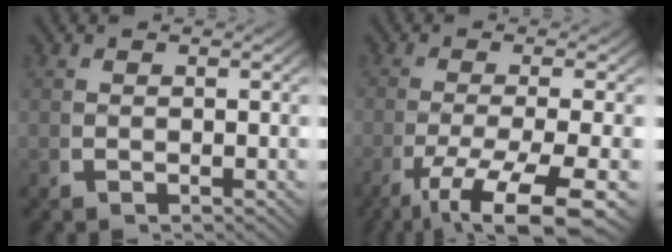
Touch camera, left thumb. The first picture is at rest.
{"total": 8.7, "force": [-3.8, 3.4, 7.0], "torque": [-0.135, -0.031, -0.041]}